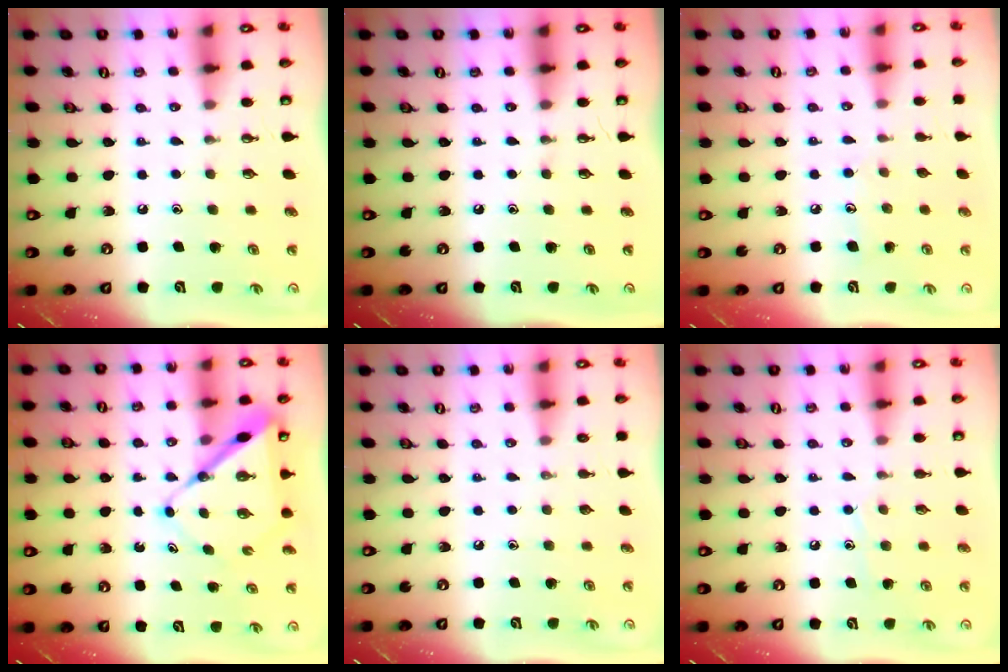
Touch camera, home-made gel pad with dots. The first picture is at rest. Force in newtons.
{"total": 0.0}
{"total": 6.1, "press": 6.1, "slide": 0.3}
{"total": 8.9, "press": 8.9, "slide": 0.9}
{"total": 0.0}
{"total": 7.7, "press": 7.6, "slide": 0.5}